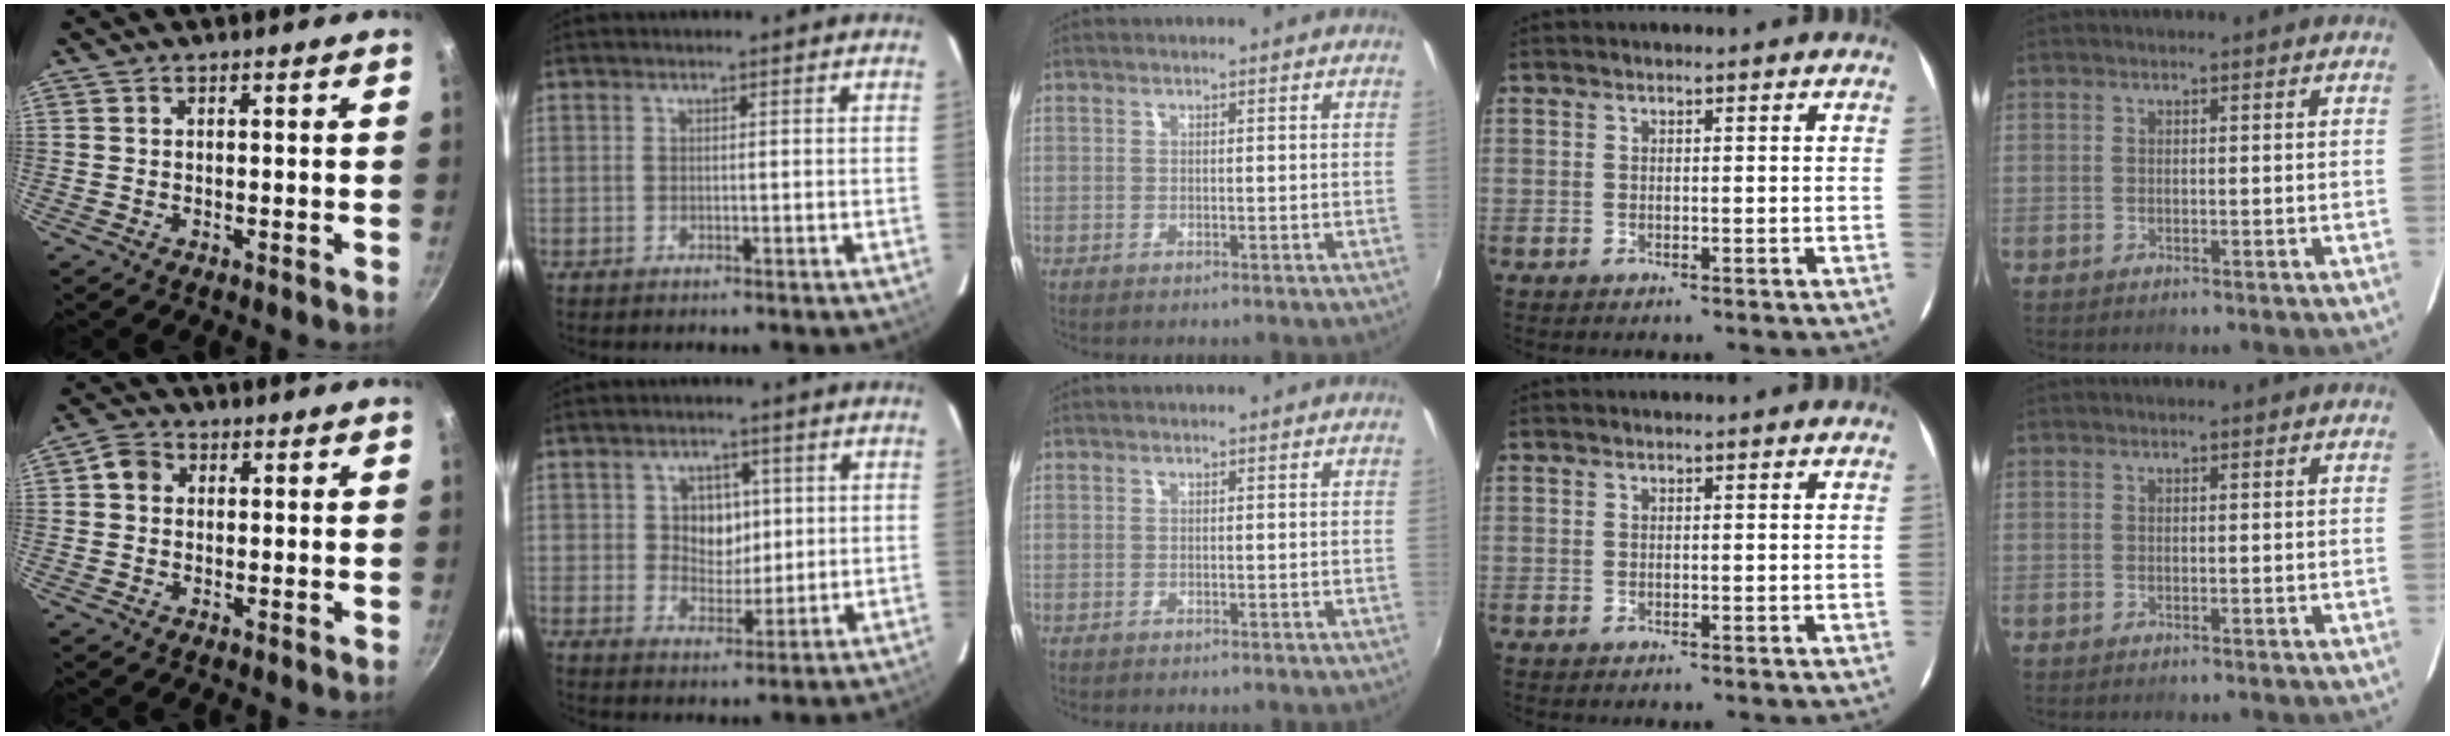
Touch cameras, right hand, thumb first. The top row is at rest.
{"thumb": {"total": 3.5, "force": [0.5, 3.0, 1.7], "torque": [-0.024, 0.005, -0.002]}, "index": {"total": 5.9, "force": [1.1, 4.9, 3.1], "torque": [-0.049, 0.008, 0.025]}}